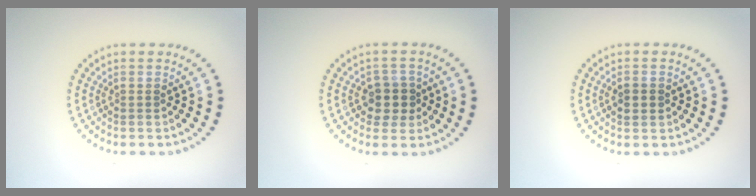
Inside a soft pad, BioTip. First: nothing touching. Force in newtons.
{"total": 2.6, "press": 2.3, "slide": 1.1}
{"total": 2.2, "press": 2.2, "slide": 0.2}